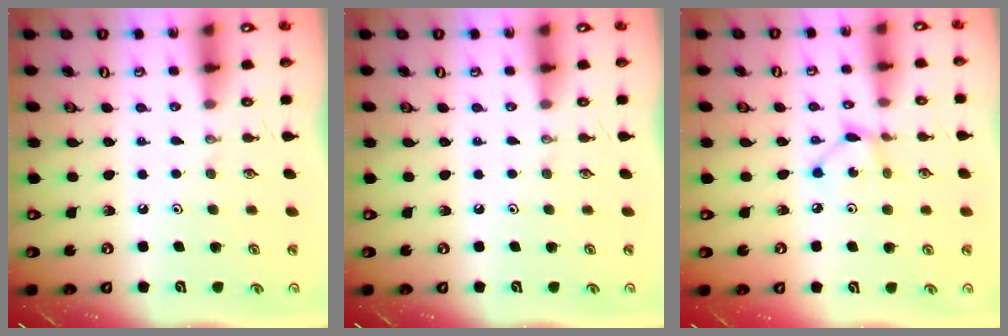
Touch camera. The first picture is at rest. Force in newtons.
{"total": 0.0}
{"total": 3.6, "press": 3.6, "slide": 0.1}